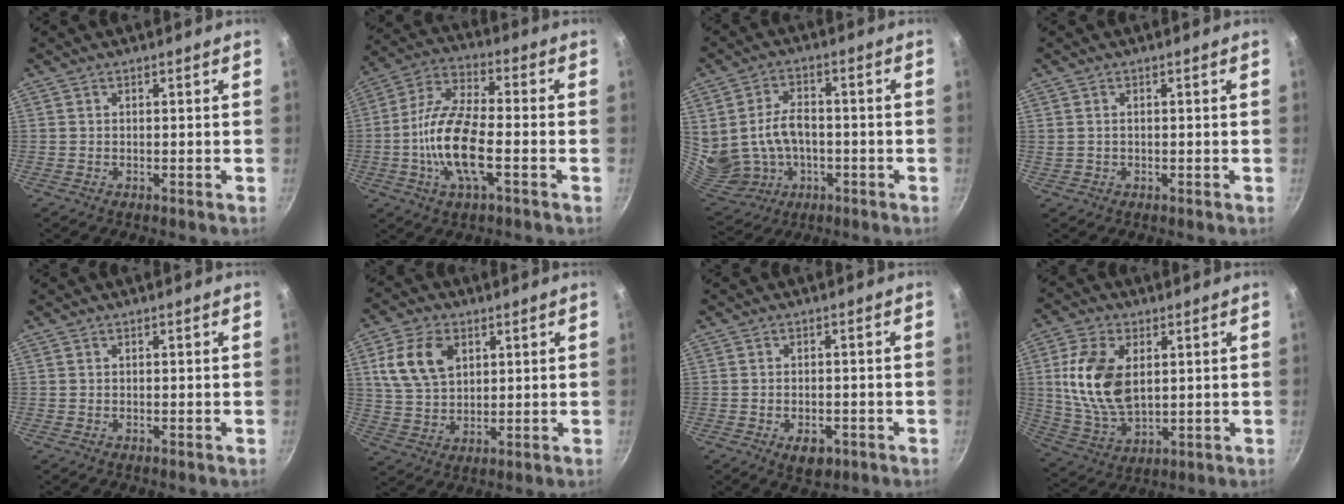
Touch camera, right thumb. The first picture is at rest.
{"total": 14.2, "force": [-3.4, 5.3, 12.7], "torque": [-0.247, 0.027, -0.078]}
{"total": 13.0, "force": [-1.3, 9.8, 8.5], "torque": [-0.142, 0.004, -0.004]}
{"total": 0.6, "force": [0.0, 0.6, 0.3], "torque": [-0.007, 0.003, 0.004]}
{"total": 0.0}
{"total": 11.1, "force": [3.9, 7.4, 7.3], "torque": [-0.121, -0.008, 0.077]}
{"total": 4.7, "force": [-2.0, 2.9, 3.1], "torque": [-0.041, 0.008, -0.020]}
{"total": 14.2, "force": [2.6, 8.6, 11.0], "torque": [-0.201, -0.014, 0.058]}